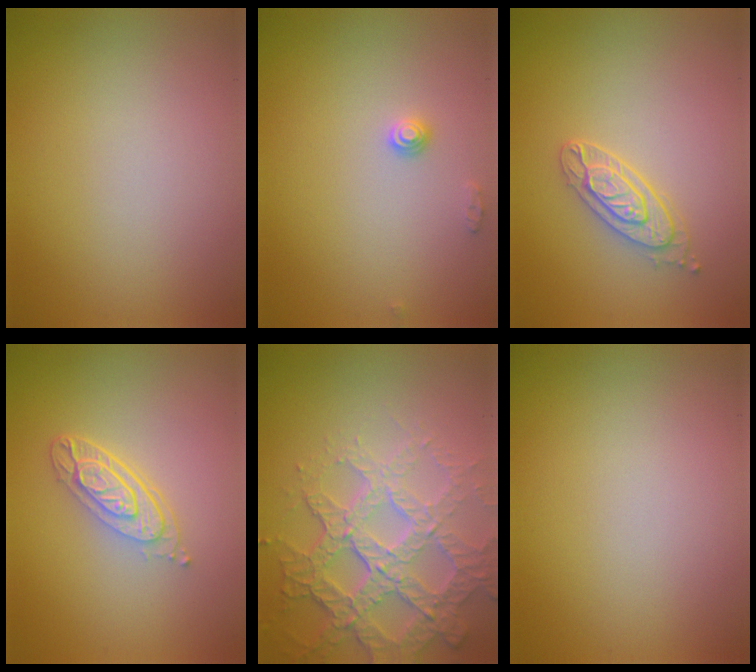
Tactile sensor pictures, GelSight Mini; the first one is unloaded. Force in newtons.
{"total": 1.0, "press": 1.0, "slide": 0.1}
{"total": 2.6, "press": 2.4, "slide": 1.1}
{"total": 3.6, "press": 2.7, "slide": 2.5}
{"total": 7.4, "press": 5.2, "slide": 5.2}
{"total": 0.0}